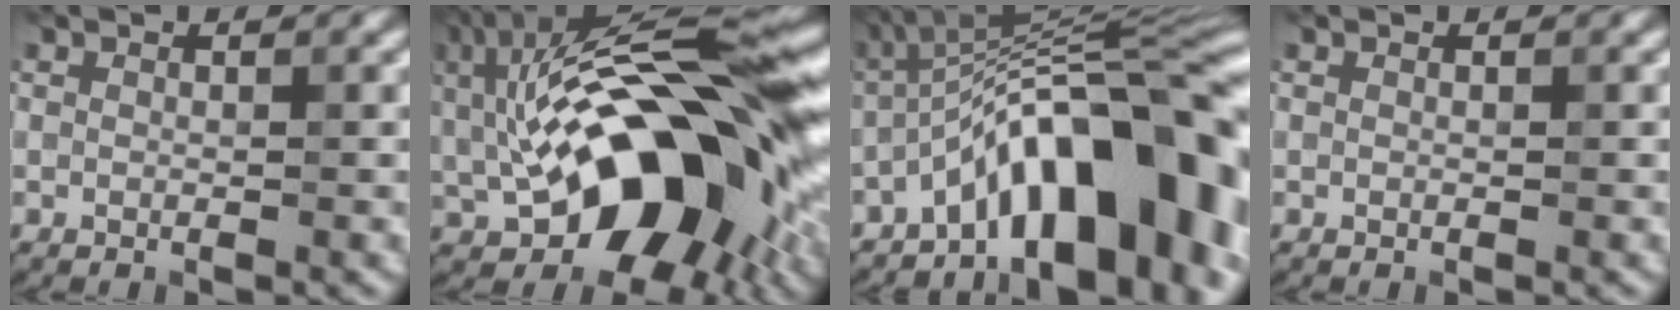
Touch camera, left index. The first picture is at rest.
{"total": 17.1, "force": [0.3, 8.2, 15.0], "torque": [-0.221, 0.026, -0.006]}
{"total": 13.7, "force": [-5.8, 4.7, 11.5], "torque": [-0.147, 0.031, -0.088]}
{"total": 0.0}